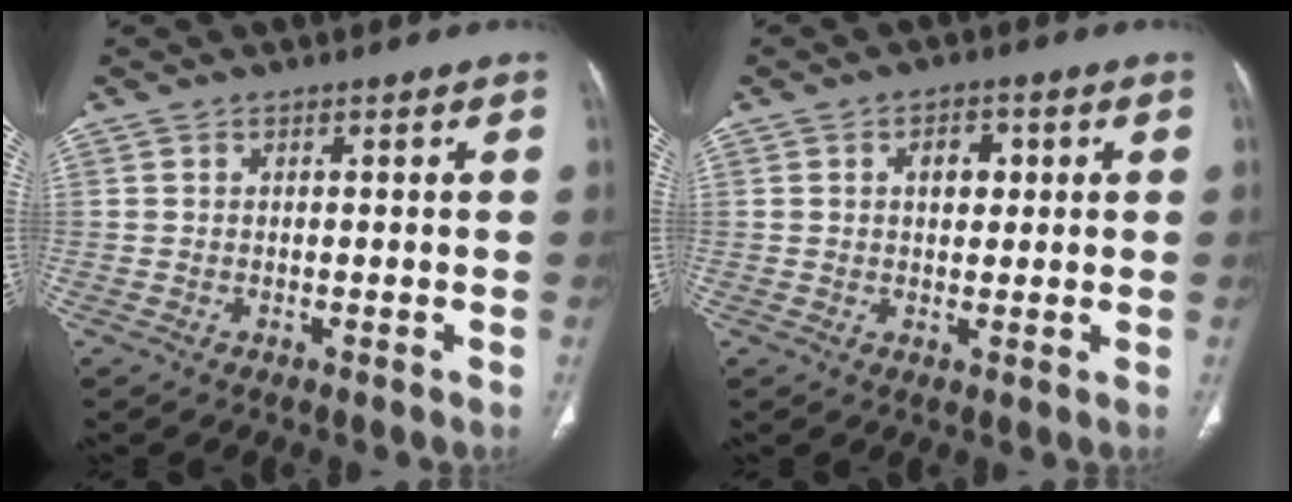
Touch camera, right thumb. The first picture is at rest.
{"total": 4.2, "force": [1.1, 2.8, 3.0], "torque": [-0.029, 0.001, 0.016]}